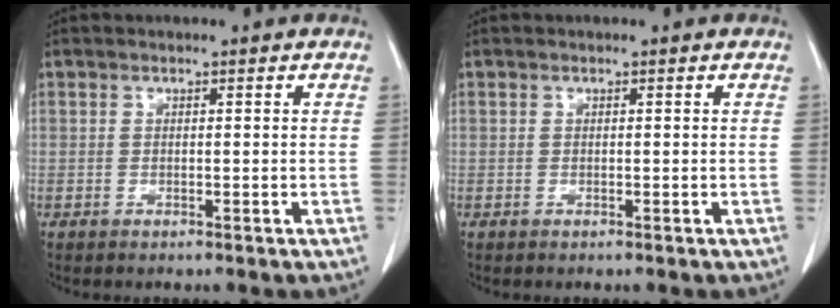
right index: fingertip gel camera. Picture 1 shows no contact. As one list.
[{"total": 0.0}]